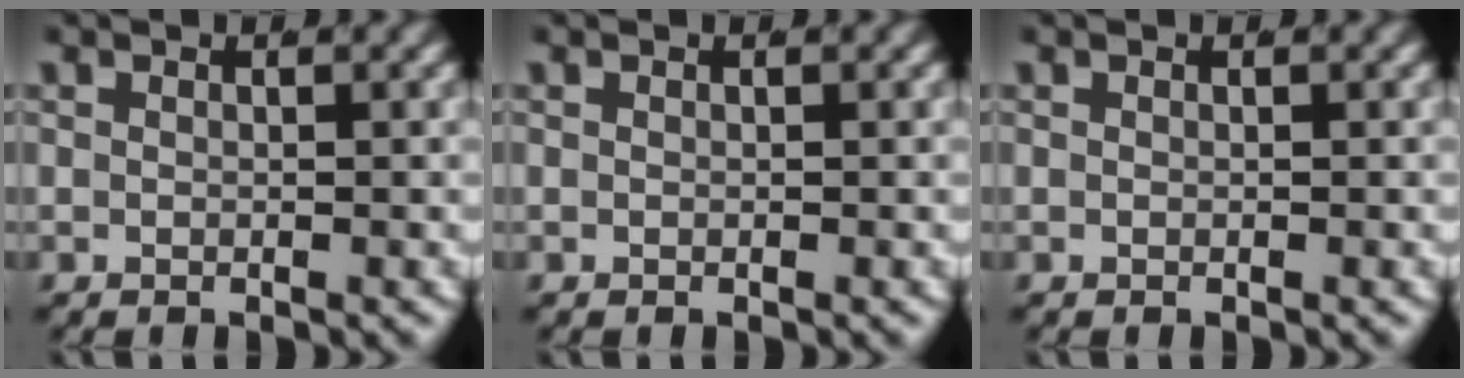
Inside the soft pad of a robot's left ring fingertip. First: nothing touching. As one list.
[{"total": 0.0}, {"total": 0.0}]